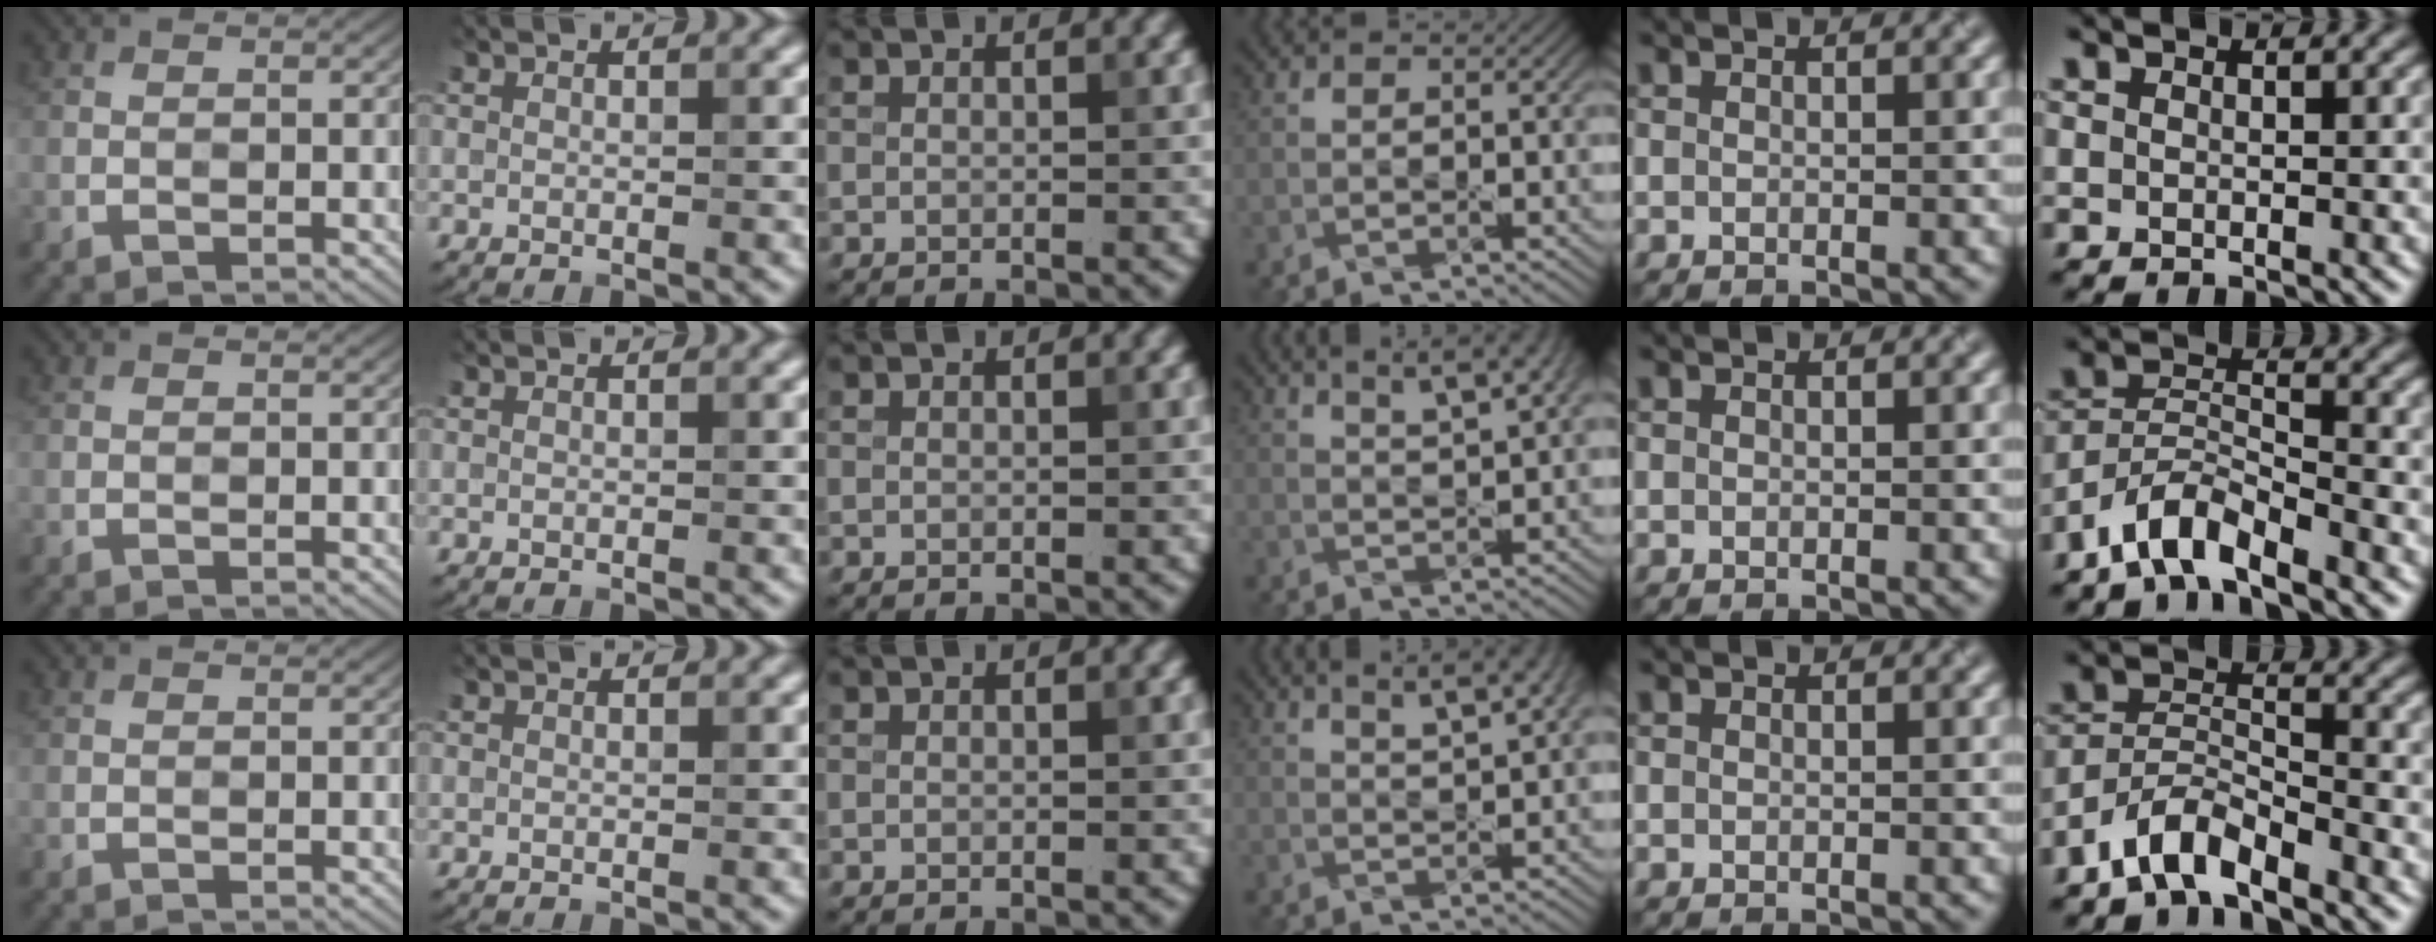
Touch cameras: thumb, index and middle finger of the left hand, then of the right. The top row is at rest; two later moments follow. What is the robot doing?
{"motion": "pour", "object": "sugar"}